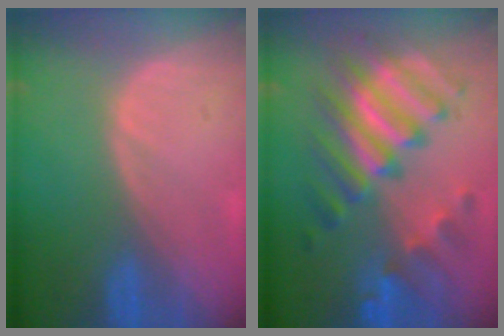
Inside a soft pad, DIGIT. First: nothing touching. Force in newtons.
{"total": 10.5, "press": 10.5, "slide": 0.9}